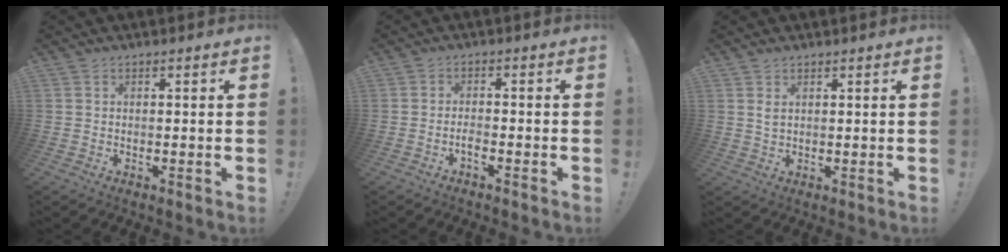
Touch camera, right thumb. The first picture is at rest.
{"total": 2.1, "force": [-1.5, 0.2, 1.4], "torque": [-0.022, -0.002, -0.027]}
{"total": 2.0, "force": [1.2, 1.1, 1.1], "torque": [-0.015, -0.004, 0.021]}